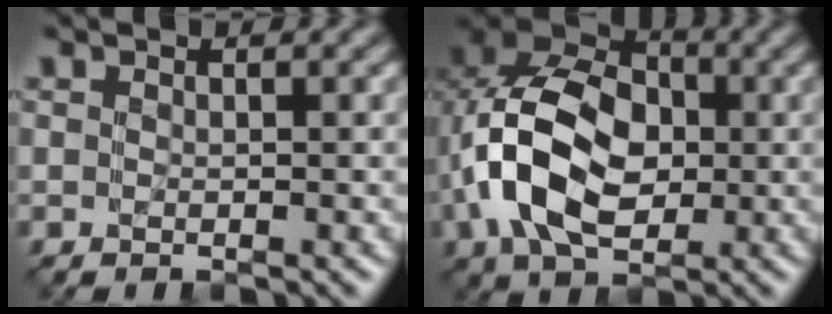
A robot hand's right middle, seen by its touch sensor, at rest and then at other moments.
{"total": 10.9, "force": [-0.9, 7.6, 7.8], "torque": [-0.177, 0.014, -0.021]}